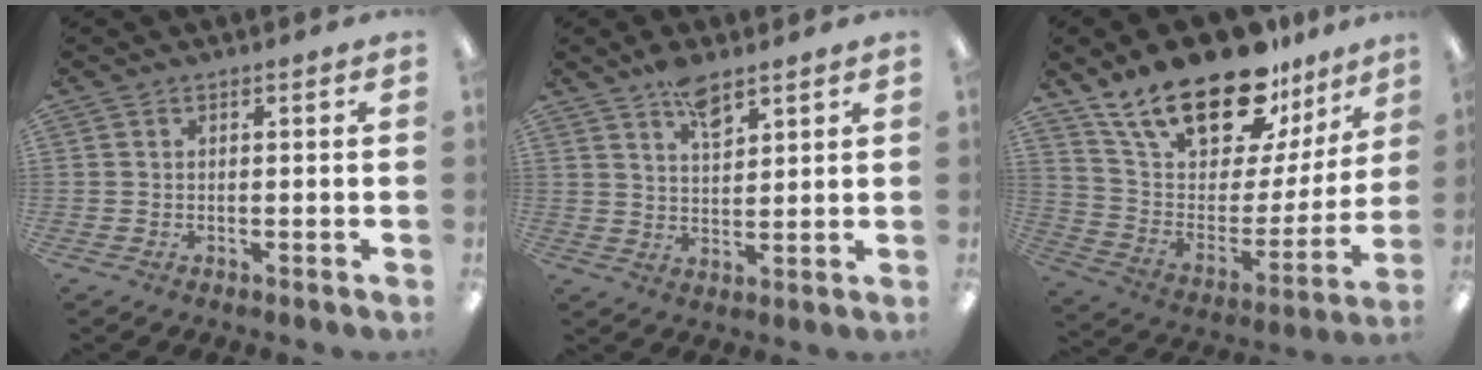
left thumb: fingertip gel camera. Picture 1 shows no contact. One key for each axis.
{"total": 6.6, "fx": 4.7, "fy": 2.8, "fz": 3.7, "tx": -0.061, "ty": -0.022, "tz": 0.083}
{"total": 25.0, "fx": 18.4, "fy": 10.4, "fz": 13.3, "tx": -0.232, "ty": -0.117, "tz": 0.324}